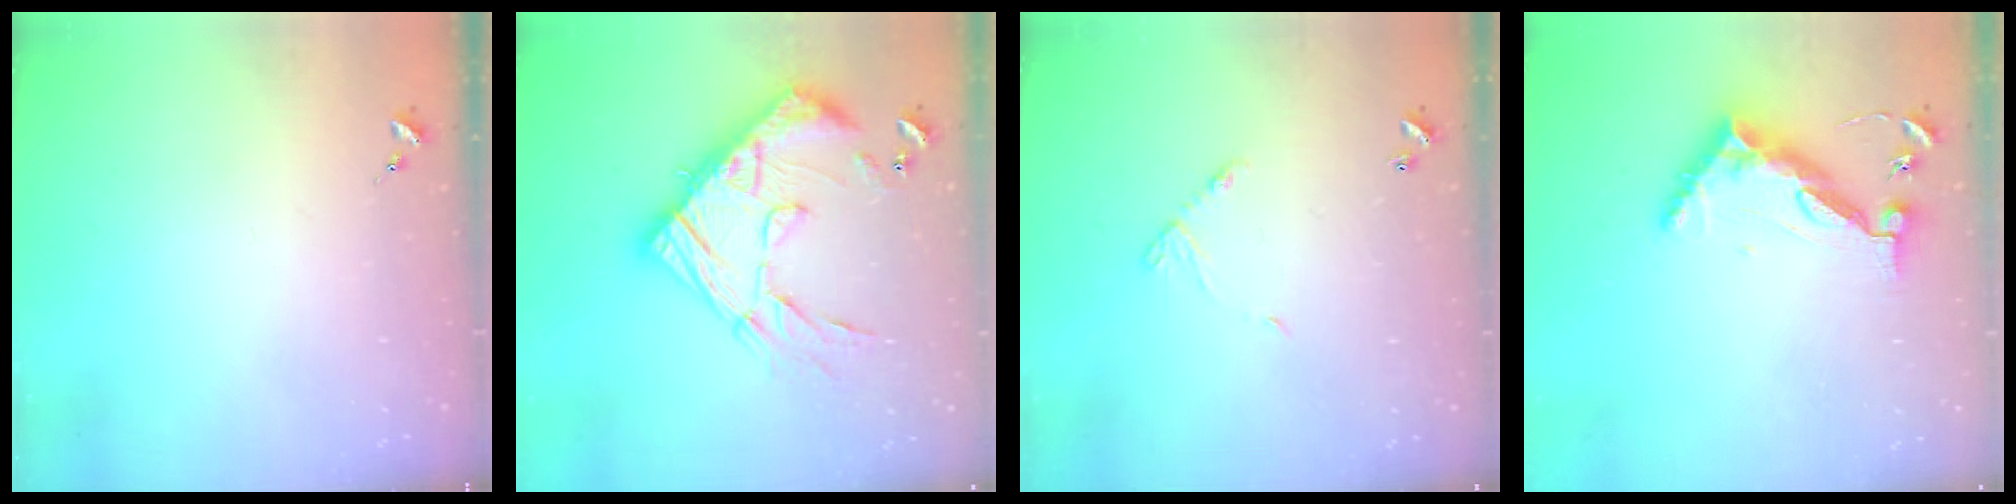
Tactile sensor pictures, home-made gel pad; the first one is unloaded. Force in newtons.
{"total": 24.5, "press": 24.4, "slide": 2.2}
{"total": 6.2, "press": 6.2, "slide": 0.4}
{"total": 10.6, "press": 10.5, "slide": 0.9}